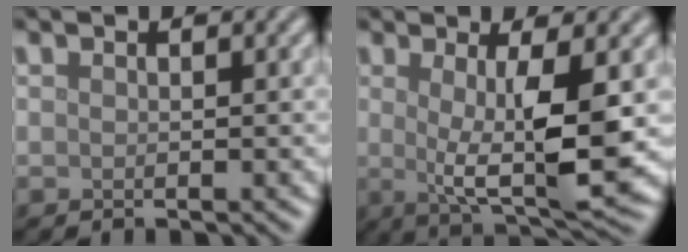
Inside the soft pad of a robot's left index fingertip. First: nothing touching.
{"total": 6.8, "force": [0.3, 1.3, 6.6], "torque": [-0.110, -0.010, 0.008]}